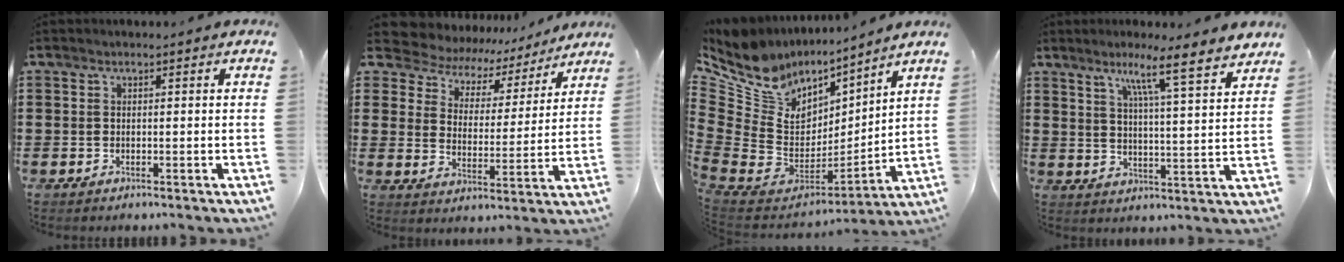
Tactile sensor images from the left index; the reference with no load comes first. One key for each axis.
{"total": 5.9, "fx": 5.4, "fy": 2.2, "fz": 0.8, "tx": -0.050, "ty": -0.034, "tz": 0.092}
{"total": 8.7, "fx": 6.5, "fy": 5.6, "fz": 1.3, "tx": -0.091, "ty": -0.070, "tz": 0.119}
{"total": 7.8, "fx": 6.0, "fy": -0.8, "fz": 5.0, "tx": -0.091, "ty": -0.040, "tz": 0.092}